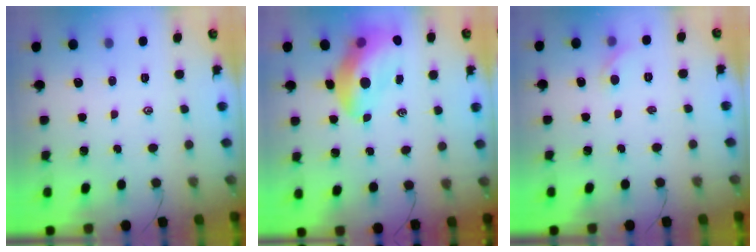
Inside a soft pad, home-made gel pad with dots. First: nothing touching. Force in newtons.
{"total": 13.3, "press": 12.8, "slide": 3.7}
{"total": 4.7, "press": 4.3, "slide": 1.7}